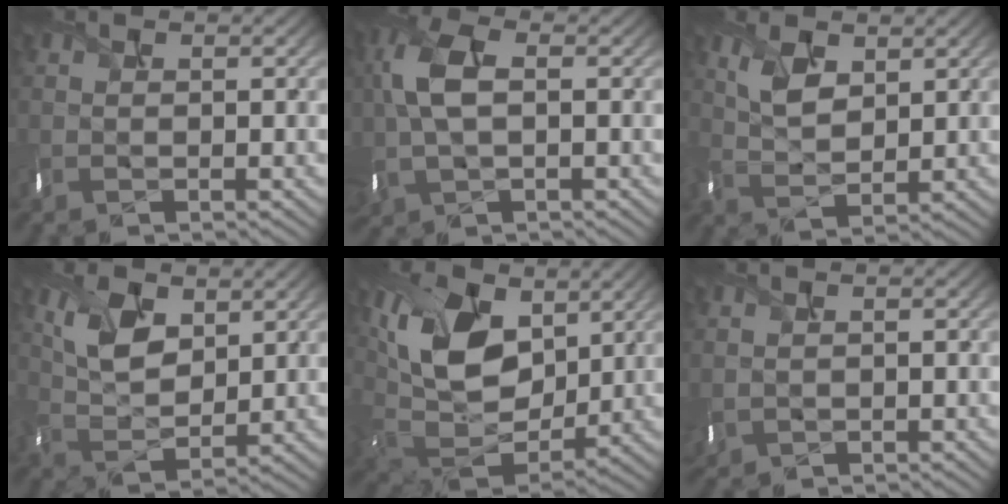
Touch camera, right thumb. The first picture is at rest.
{"total": 7.4, "force": [0.7, 4.3, 5.9], "torque": [-0.161, 0.001, 0.017]}
{"total": 4.1, "force": [2.2, 2.0, 2.8], "torque": [-0.074, -0.006, 0.056]}
{"total": 6.2, "force": [2.9, 3.4, 4.3], "torque": [-0.103, -0.003, 0.066]}
{"total": 13.9, "force": [4.9, 8.9, 9.5], "torque": [-0.226, 0.005, 0.097]}
{"total": 1.6, "force": [0.4, 0.9, 1.2], "torque": [-0.034, 0.000, 0.019]}